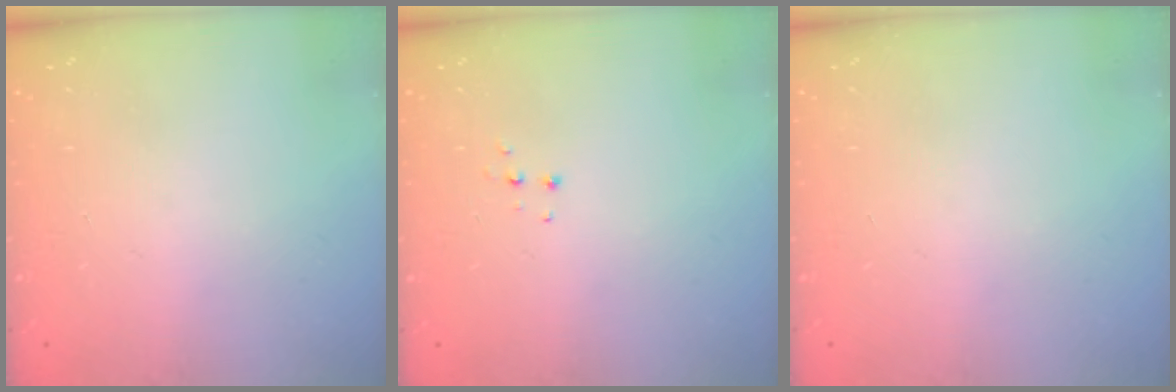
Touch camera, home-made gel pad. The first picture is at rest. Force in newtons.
{"total": 4.5, "press": 4.5, "slide": 0.4}
{"total": 0.0}